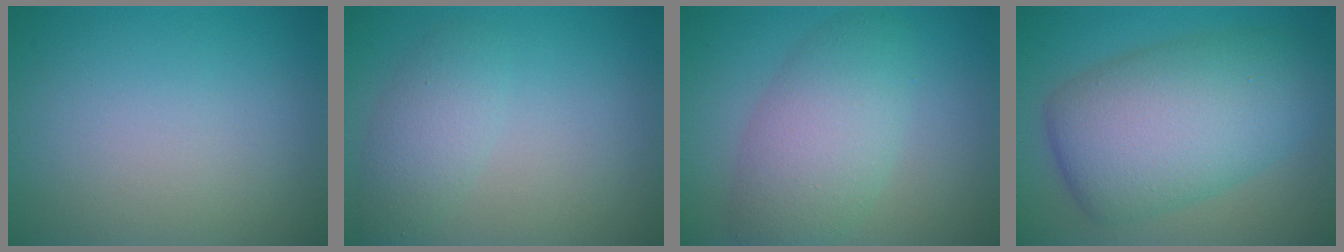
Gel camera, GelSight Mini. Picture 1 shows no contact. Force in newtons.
{"total": 2.6, "press": 2.6, "slide": 0.2}
{"total": 5.8, "press": 5.8, "slide": 0.2}
{"total": 9.9, "press": 9.9, "slide": 0.1}